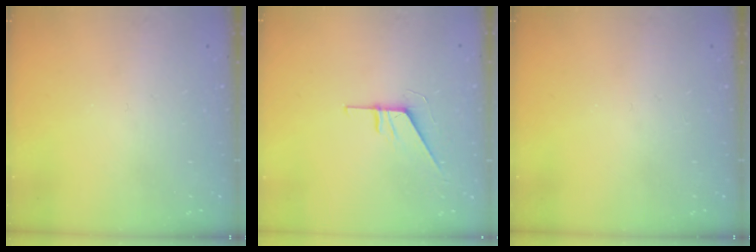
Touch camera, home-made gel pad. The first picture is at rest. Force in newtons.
{"total": 5.9, "press": 5.9, "slide": 0.6}
{"total": 0.0}